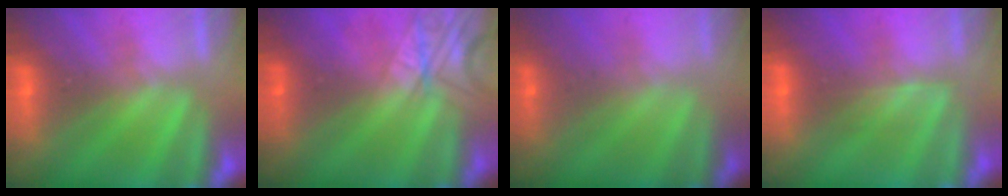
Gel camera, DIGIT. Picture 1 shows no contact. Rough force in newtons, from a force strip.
{"total": 2.4}
{"total": 1.8}
{"total": 2.4}